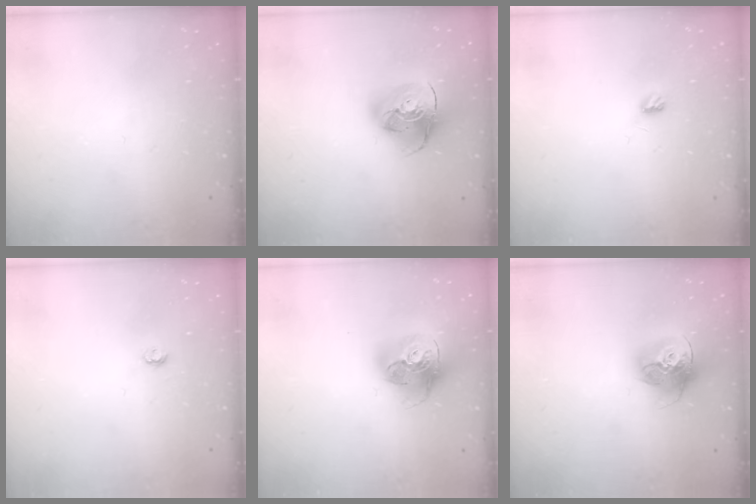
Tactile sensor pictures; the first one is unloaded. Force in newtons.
{"total": 15.2, "press": 15.1, "slide": 1.9}
{"total": 3.3, "press": 3.3, "slide": 0.4}
{"total": 2.9, "press": 2.9, "slide": 0.4}
{"total": 16.7, "press": 16.6, "slide": 1.9}
{"total": 15.9, "press": 15.8, "slide": 1.7}